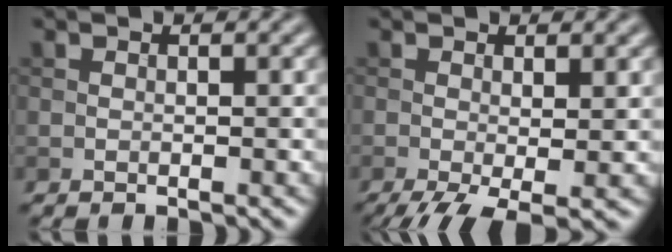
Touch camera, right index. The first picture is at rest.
{"total": 4.9, "force": [-2.0, 1.5, 4.2], "torque": [-0.081, -0.015, -0.035]}